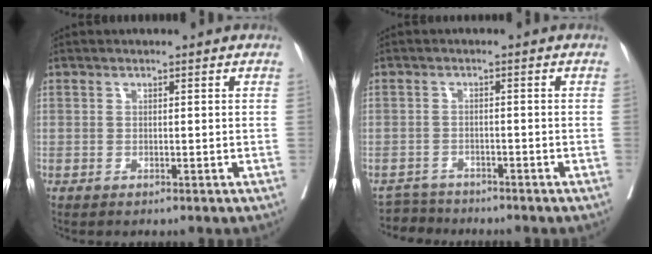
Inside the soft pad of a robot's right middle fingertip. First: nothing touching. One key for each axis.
{"total": 3.7, "fx": -3.5, "fy": 0.6, "fz": -0.9, "tx": 0.019, "ty": -0.007, "tz": -0.061}